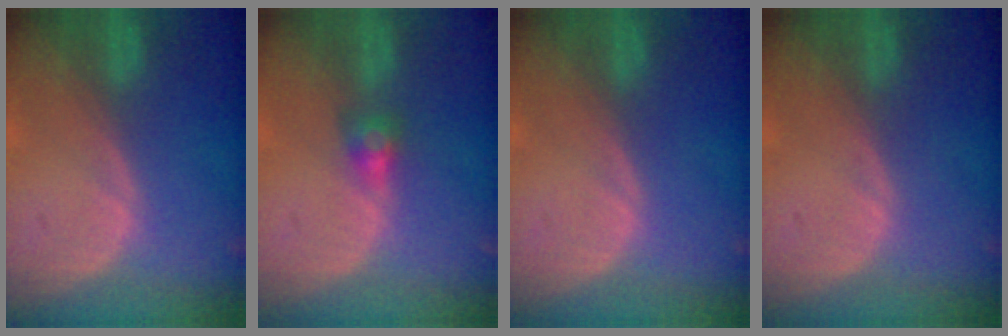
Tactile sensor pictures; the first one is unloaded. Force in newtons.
{"total": 3.0, "press": 2.5, "slide": 1.6}
{"total": 0.0}
{"total": 0.0}